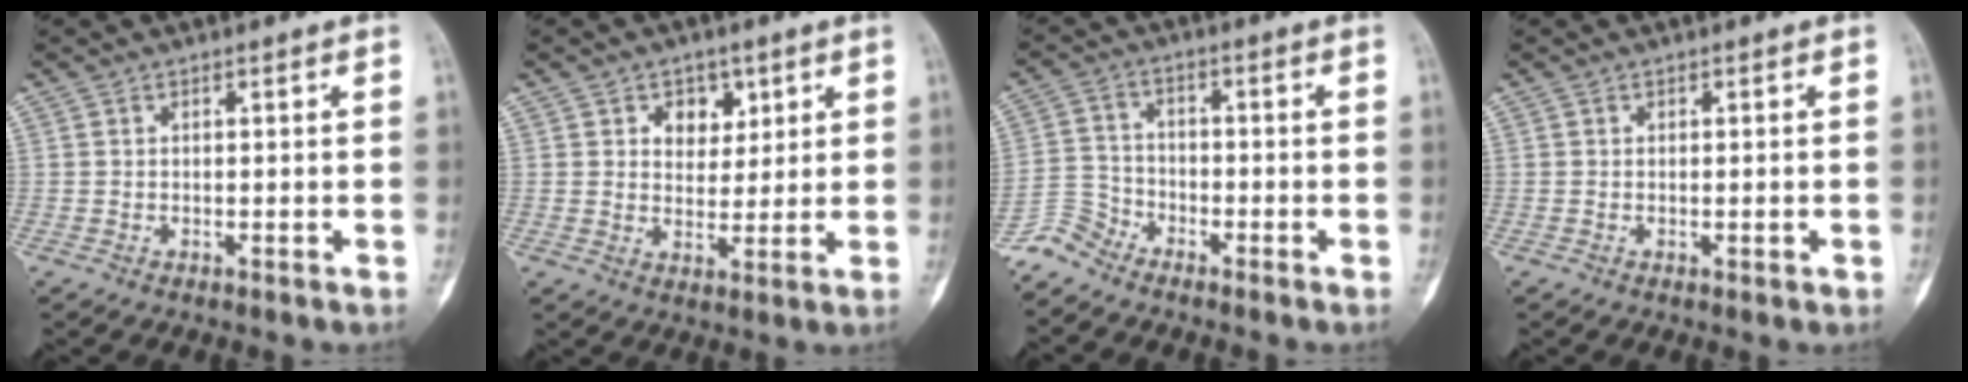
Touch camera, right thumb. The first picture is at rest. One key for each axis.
{"total": 5.5, "fx": 2.5, "fy": 4.2, "fz": 2.6, "tx": -0.008, "ty": -0.011, "tz": 0.037}
{"total": 4.9, "fx": -4.6, "fy": 1.7, "fz": -0.2, "tx": 0.004, "ty": 0.019, "tz": -0.106}
{"total": 1.0, "fx": -0.3, "fy": 0.3, "fz": 0.9, "tx": -0.010, "ty": -0.002, "tz": -0.003}